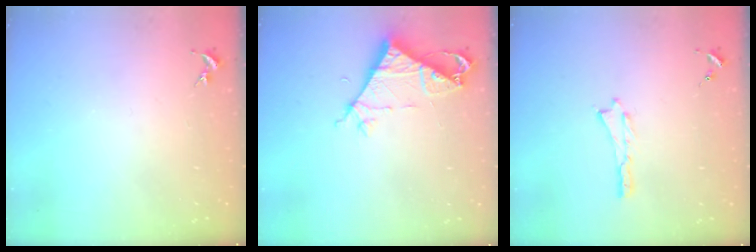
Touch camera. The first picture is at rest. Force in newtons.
{"total": 6.9, "press": 6.9, "slide": 0.5}
{"total": 0.0}